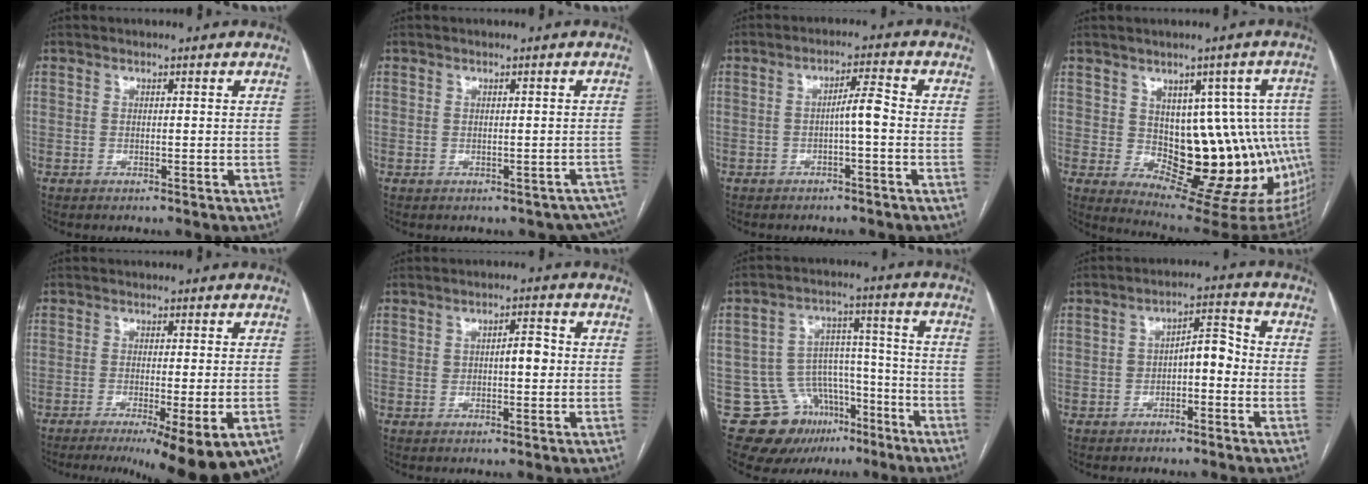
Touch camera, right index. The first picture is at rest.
{"total": 4.9, "force": [-2.9, 3.7, 1.3], "torque": [0.008, 0.019, -0.028]}
{"total": 3.6, "force": [-0.9, 0.1, 3.5], "torque": [-0.054, 0.009, -0.015]}
{"total": 16.1, "force": [-0.5, 8.3, 13.7], "torque": [-0.128, 0.020, 0.013]}
{"total": 13.9, "force": [-9.3, 1.7, 10.2], "torque": [-0.098, -0.026, -0.129]}
{"total": 3.5, "force": [0.2, 1.3, 3.3], "torque": [-0.052, 0.012, 0.004]}
{"total": 12.4, "force": [-7.5, 9.2, 3.4], "torque": [-0.048, 0.066, -0.103]}
{"total": 5.1, "force": [-1.3, 2.2, 4.4], "torque": [-0.073, 0.028, -0.021]}